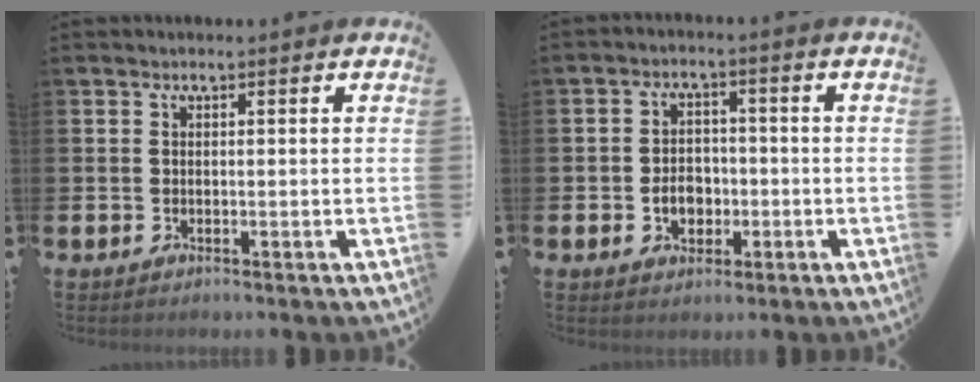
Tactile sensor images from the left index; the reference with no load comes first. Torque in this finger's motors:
{"motor_torque": [0.29, -0.08, 0.08, 0.05]}